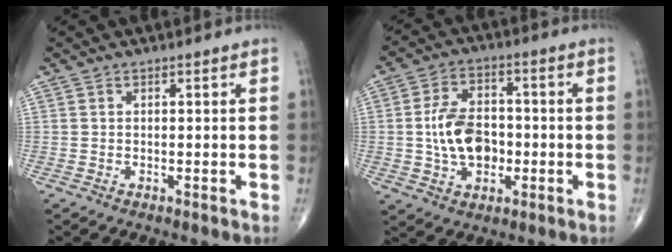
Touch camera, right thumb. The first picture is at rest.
{"total": 10.8, "force": [-1.1, 7.2, 8.0], "torque": [-0.119, 0.015, -0.021]}